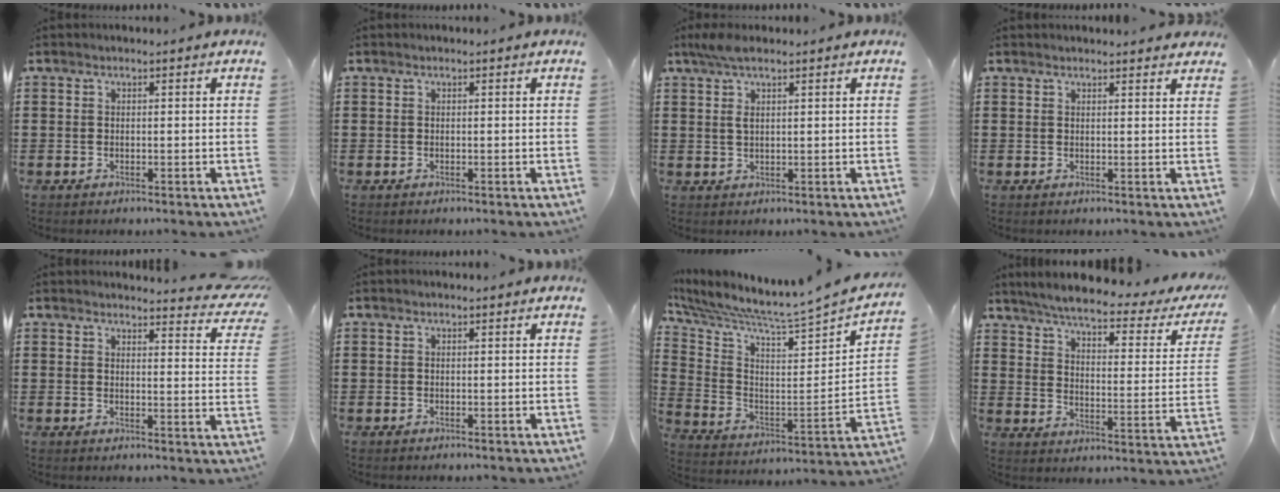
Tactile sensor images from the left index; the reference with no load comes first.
{"total": 0.0}
{"total": 3.4, "force": [1.8, 1.0, 2.8], "torque": [-0.059, 0.007, 0.031]}
{"total": 1.3, "force": [1.3, 0.2, 0.2], "torque": [-0.007, 0.002, 0.025]}
{"total": 3.8, "force": [3.6, 0.6, 1.1], "torque": [-0.022, -0.020, 0.063]}
{"total": 0.0}
{"total": 5.3, "force": [4.8, -0.9, 2.1], "torque": [-0.069, -0.068, 0.066]}
{"total": 5.2, "force": [4.2, -0.2, 3.0], "torque": [-0.079, -0.030, 0.065]}